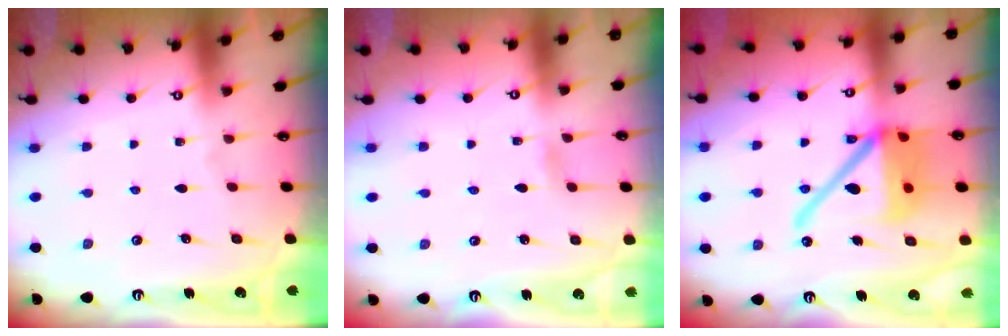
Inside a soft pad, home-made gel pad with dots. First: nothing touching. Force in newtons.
{"total": 1.2, "press": 1.1, "slide": 0.2}
{"total": 19.4, "press": 19.2, "slide": 3.1}